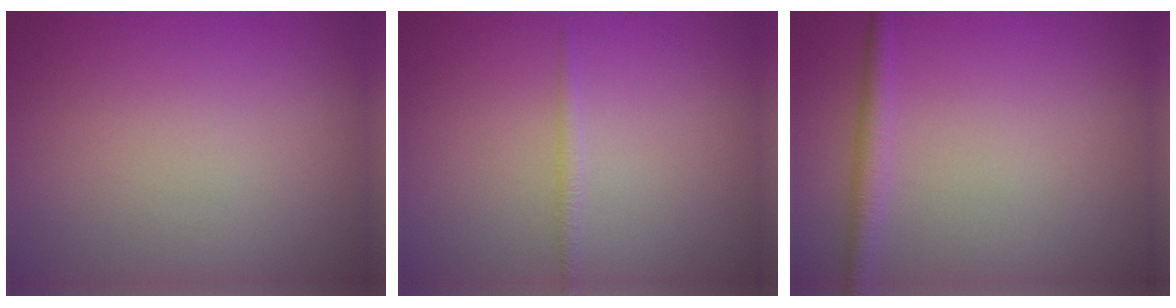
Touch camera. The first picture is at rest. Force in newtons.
{"total": 0.9, "press": 0.9, "slide": 0.0}
{"total": 2.1, "press": 2.1, "slide": 0.0}